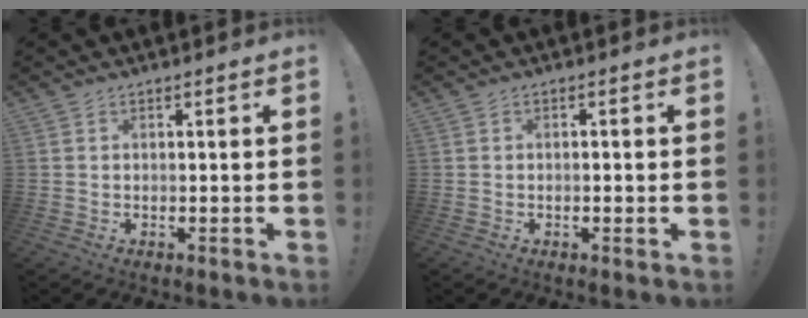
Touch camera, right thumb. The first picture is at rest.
{"total": 1.0, "force": [-0.4, 0.2, 0.9], "torque": [-0.015, 0.003, -0.006]}